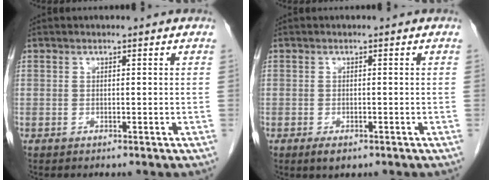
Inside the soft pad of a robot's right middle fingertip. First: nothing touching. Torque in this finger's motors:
{"motor_torque": [0.43, 0.13, 0.00, 0.01]}